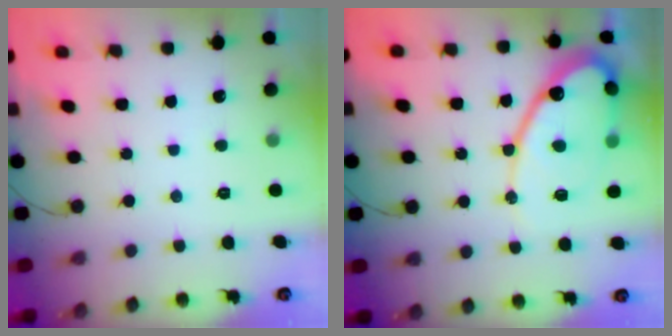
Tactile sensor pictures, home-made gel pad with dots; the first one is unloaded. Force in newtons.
{"total": 16.2, "press": 16.1, "slide": 1.6}